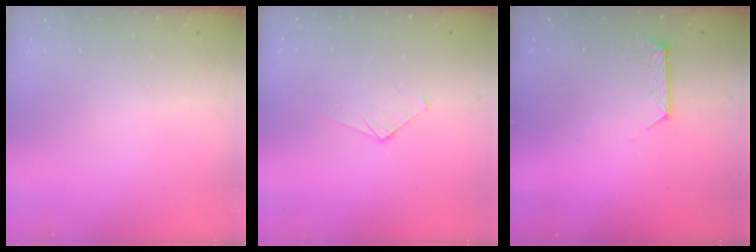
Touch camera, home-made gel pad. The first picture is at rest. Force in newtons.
{"total": 3.9, "press": 3.9, "slide": 0.3}
{"total": 8.0, "press": 8.0, "slide": 0.8}